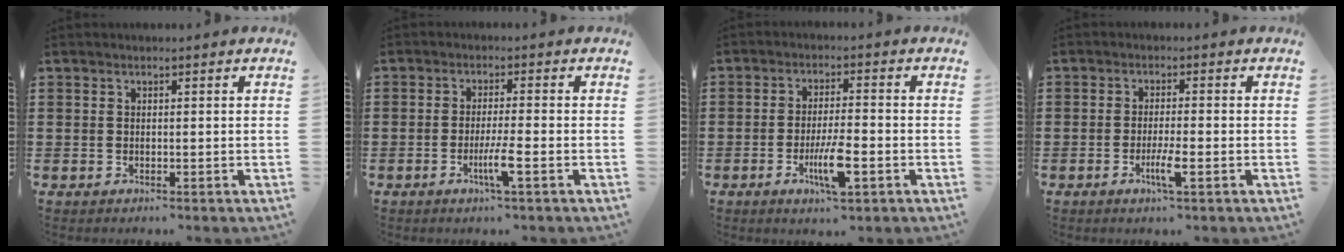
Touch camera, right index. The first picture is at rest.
{"total": 4.2, "force": [-1.8, -0.1, 3.8], "torque": [-0.070, -0.012, -0.033]}
{"total": 6.6, "force": [-2.6, 1.4, 5.9], "torque": [-0.120, -0.012, -0.049]}
{"total": 3.7, "force": [-1.6, 0.2, 3.3], "torque": [-0.063, -0.007, -0.030]}